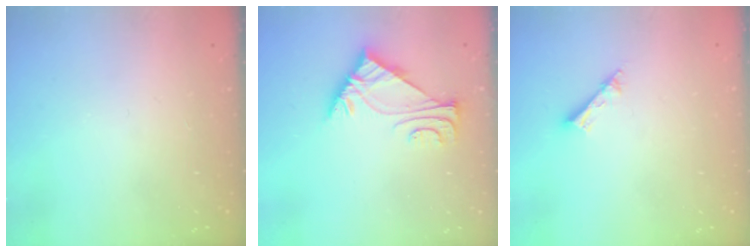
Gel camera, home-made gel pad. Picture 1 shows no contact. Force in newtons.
{"total": 5.7, "press": 5.6, "slide": 0.9}
{"total": 3.2, "press": 3.2, "slide": 0.2}